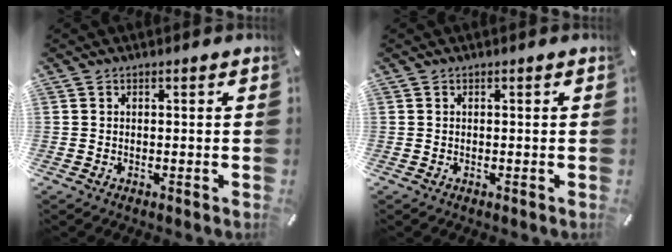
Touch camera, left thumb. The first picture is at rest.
{"total": 0.0}